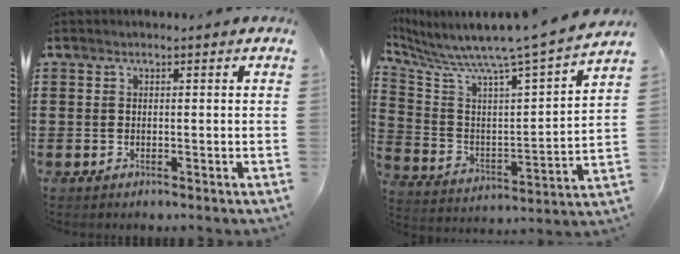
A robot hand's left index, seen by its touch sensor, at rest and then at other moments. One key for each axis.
{"total": 7.4, "fx": 6.6, "fy": -0.7, "fz": 3.2, "tx": -0.096, "ty": -0.072, "tz": 0.098}